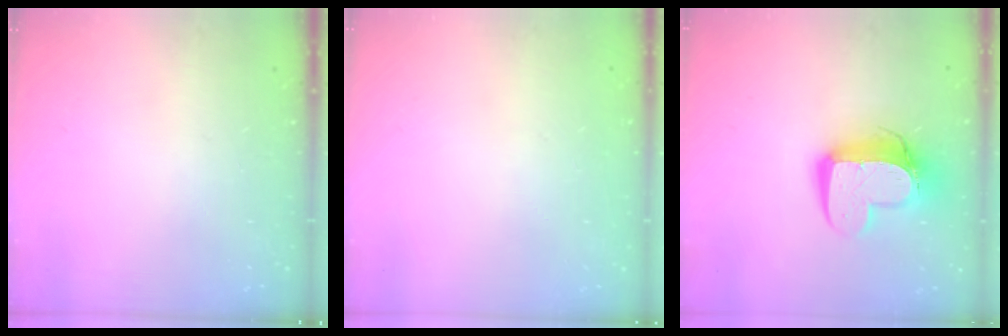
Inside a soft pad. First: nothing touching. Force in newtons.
{"total": 0.0}
{"total": 14.2, "press": 14.2, "slide": 1.4}